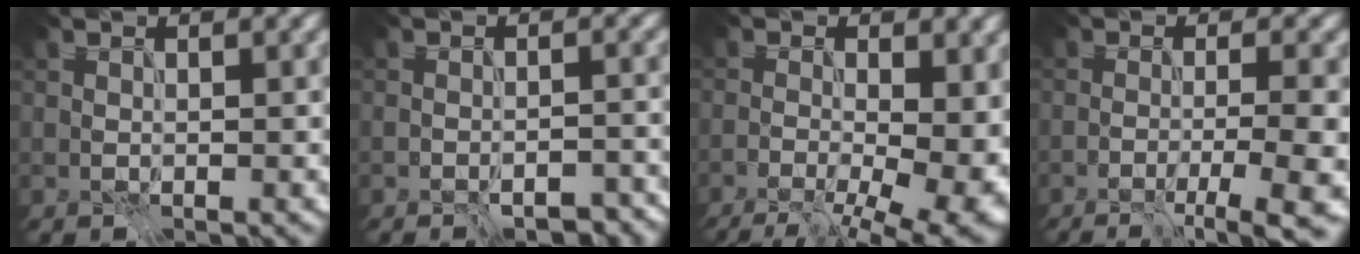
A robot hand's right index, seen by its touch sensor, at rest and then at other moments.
{"total": 2.7, "force": [-2.1, 0.7, 1.5], "torque": [-0.008, 0.000, -0.025]}
{"total": 12.5, "force": [-1.3, 5.9, 10.9], "torque": [-0.093, -0.006, -0.006]}
{"total": 7.9, "force": [-2.4, 2.2, 7.2], "torque": [-0.059, -0.006, -0.023]}